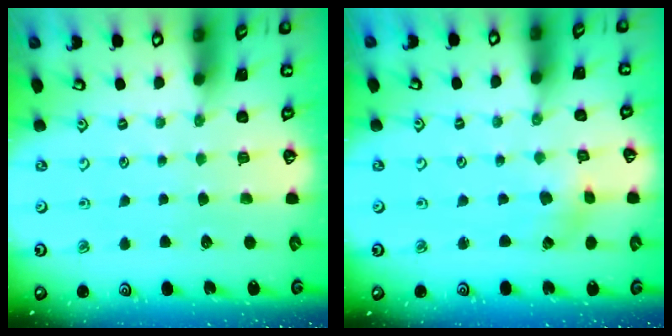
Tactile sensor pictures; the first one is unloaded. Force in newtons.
{"total": 2.0, "press": 2.0, "slide": 0.2}